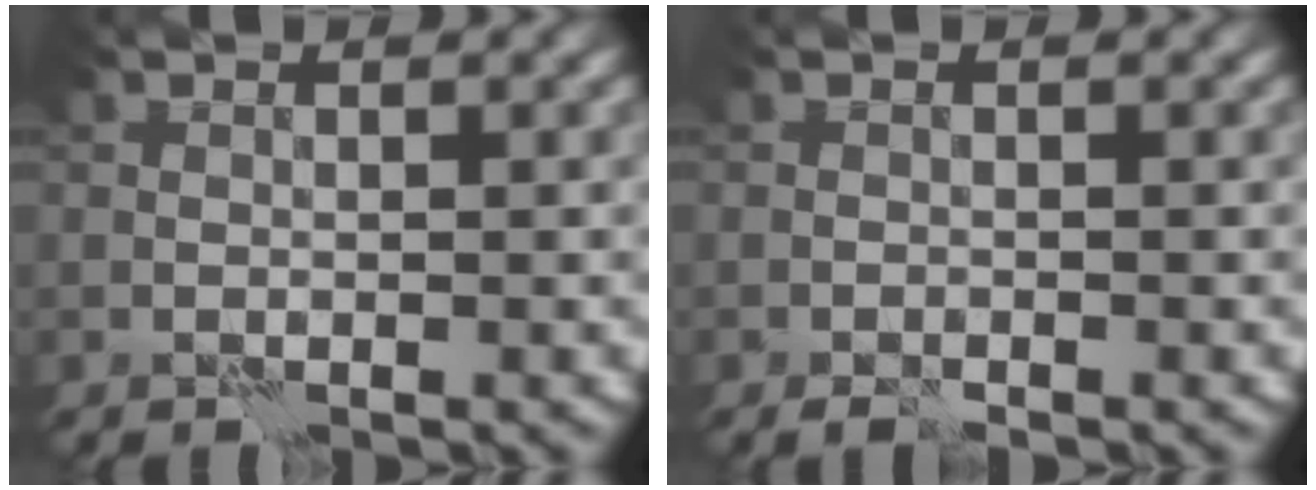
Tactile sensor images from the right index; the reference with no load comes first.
{"total": 0.9, "force": [-0.8, 0.1, 0.6], "torque": [-0.014, -0.002, -0.016]}